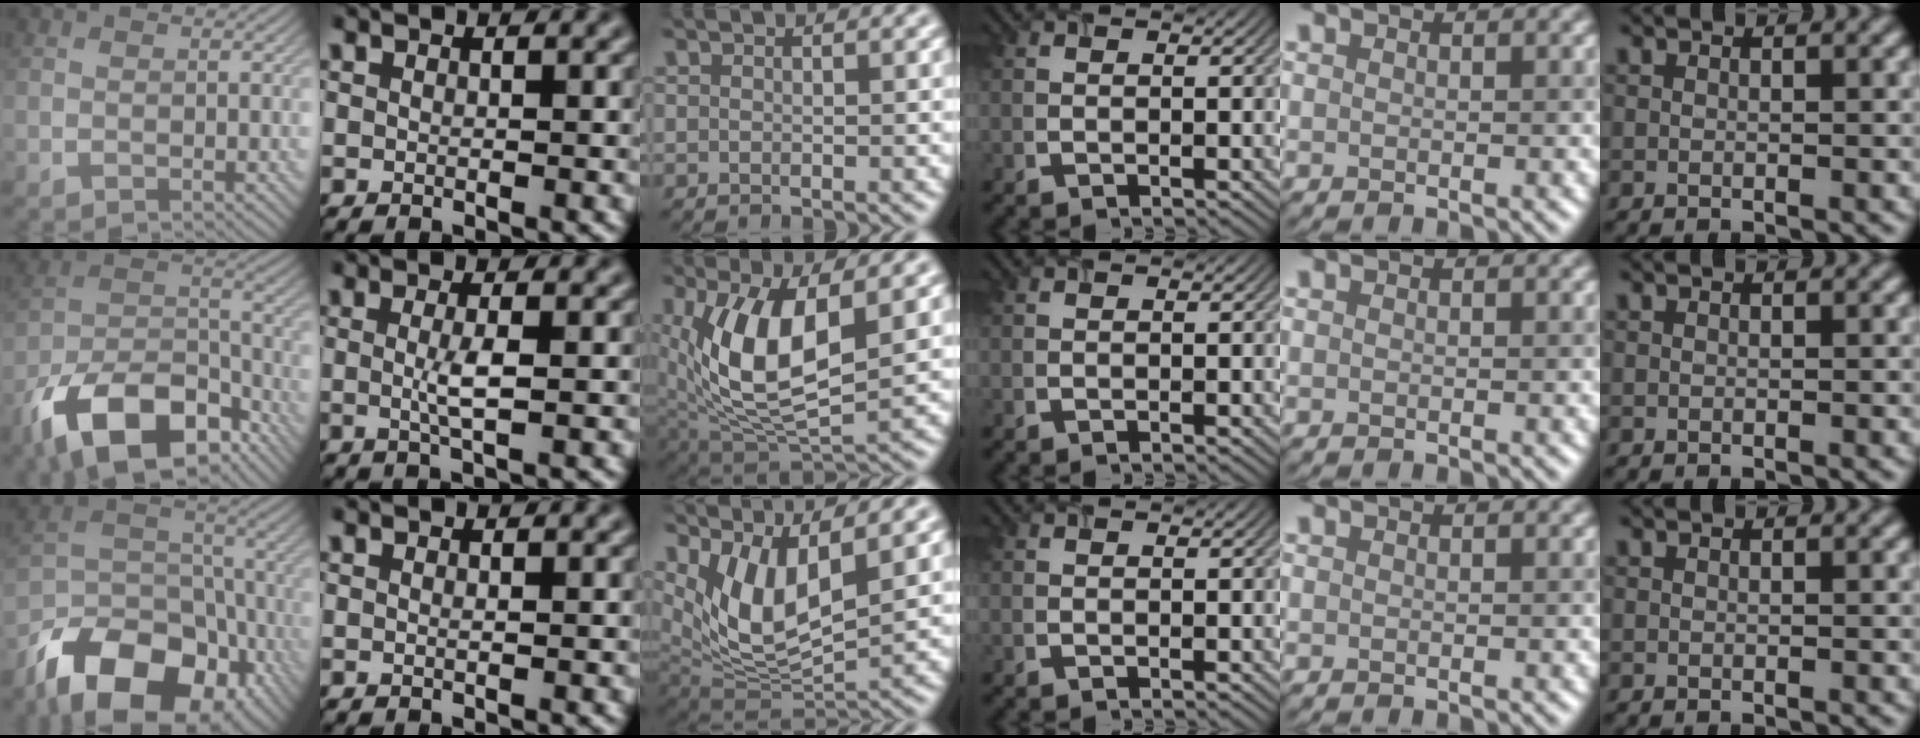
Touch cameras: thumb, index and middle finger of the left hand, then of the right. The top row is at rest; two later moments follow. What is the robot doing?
{"motion": "lift_and_place", "object": "timer"}